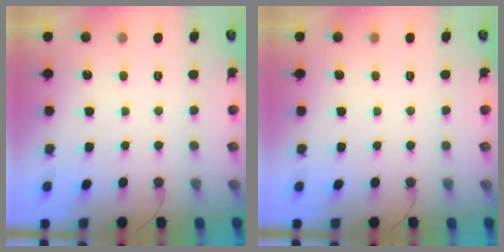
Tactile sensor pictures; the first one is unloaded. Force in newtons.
{"total": 0.0}